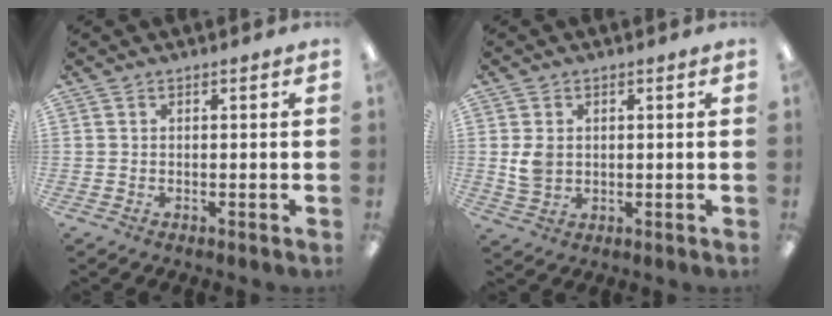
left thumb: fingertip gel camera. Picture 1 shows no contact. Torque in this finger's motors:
{"motor_torque": [0.01, 0.10, 0.06, -0.02, 0.03]}